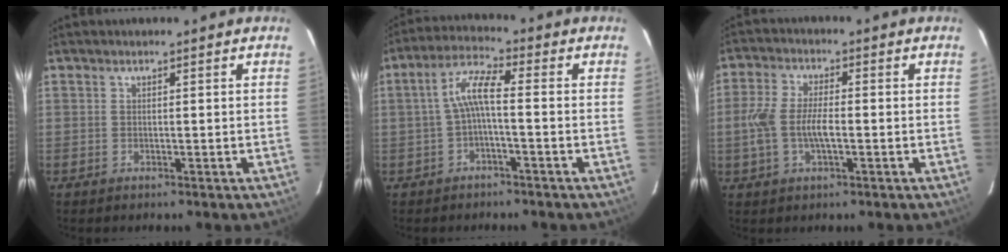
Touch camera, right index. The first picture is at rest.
{"total": 5.5, "force": [-1.1, 1.0, 5.3], "torque": [-0.120, 0.016, -0.022]}
{"total": 7.6, "force": [-1.4, 3.1, 6.8], "torque": [-0.143, 0.003, -0.028]}